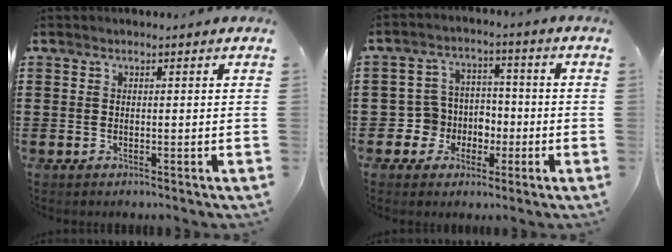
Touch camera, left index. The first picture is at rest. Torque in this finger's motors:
{"motor_torque": [0.14, 0.21, 0.14, 0.00]}